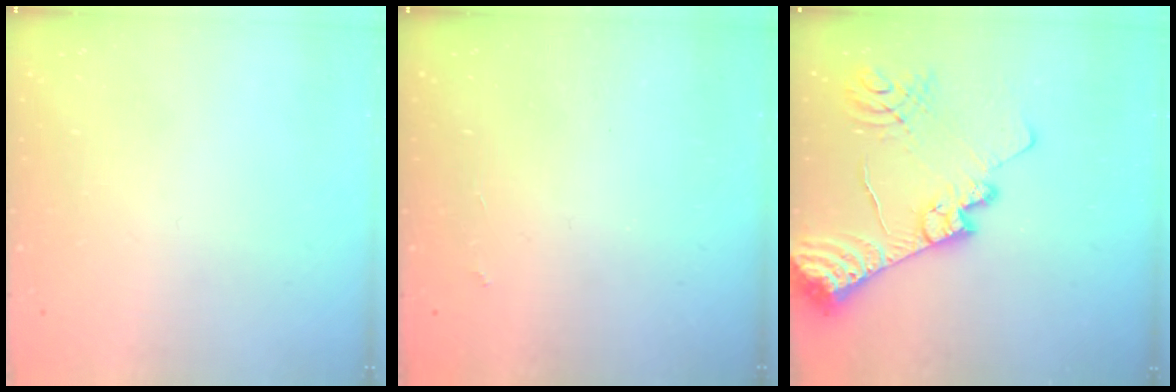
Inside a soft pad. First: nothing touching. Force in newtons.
{"total": 2.5, "press": 2.4, "slide": 0.4}
{"total": 16.2, "press": 16.1, "slide": 1.7}